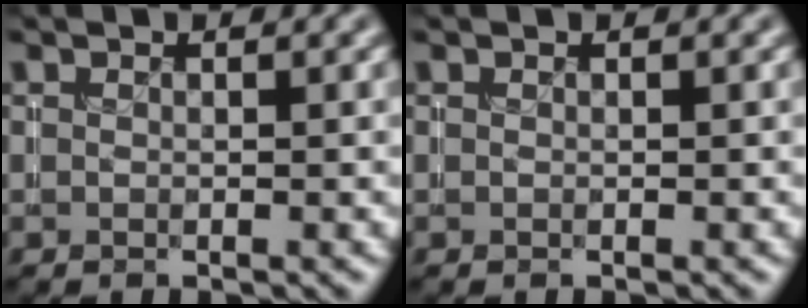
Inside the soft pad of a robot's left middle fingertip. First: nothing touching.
{"total": 0.0}